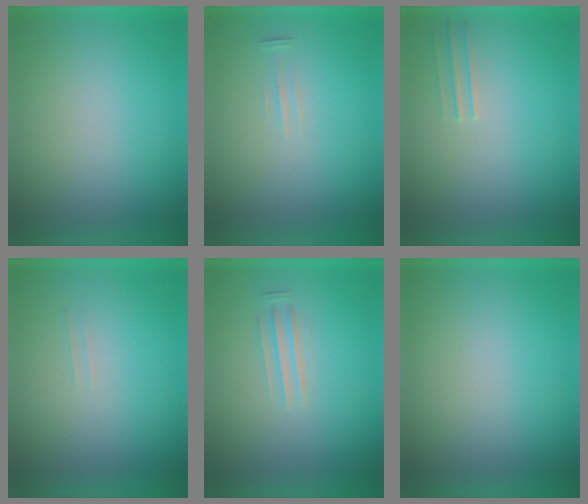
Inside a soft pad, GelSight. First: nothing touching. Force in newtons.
{"total": 1.3}
{"total": 1.3}
{"total": 1.1}
{"total": 1.6}
{"total": 0.0}